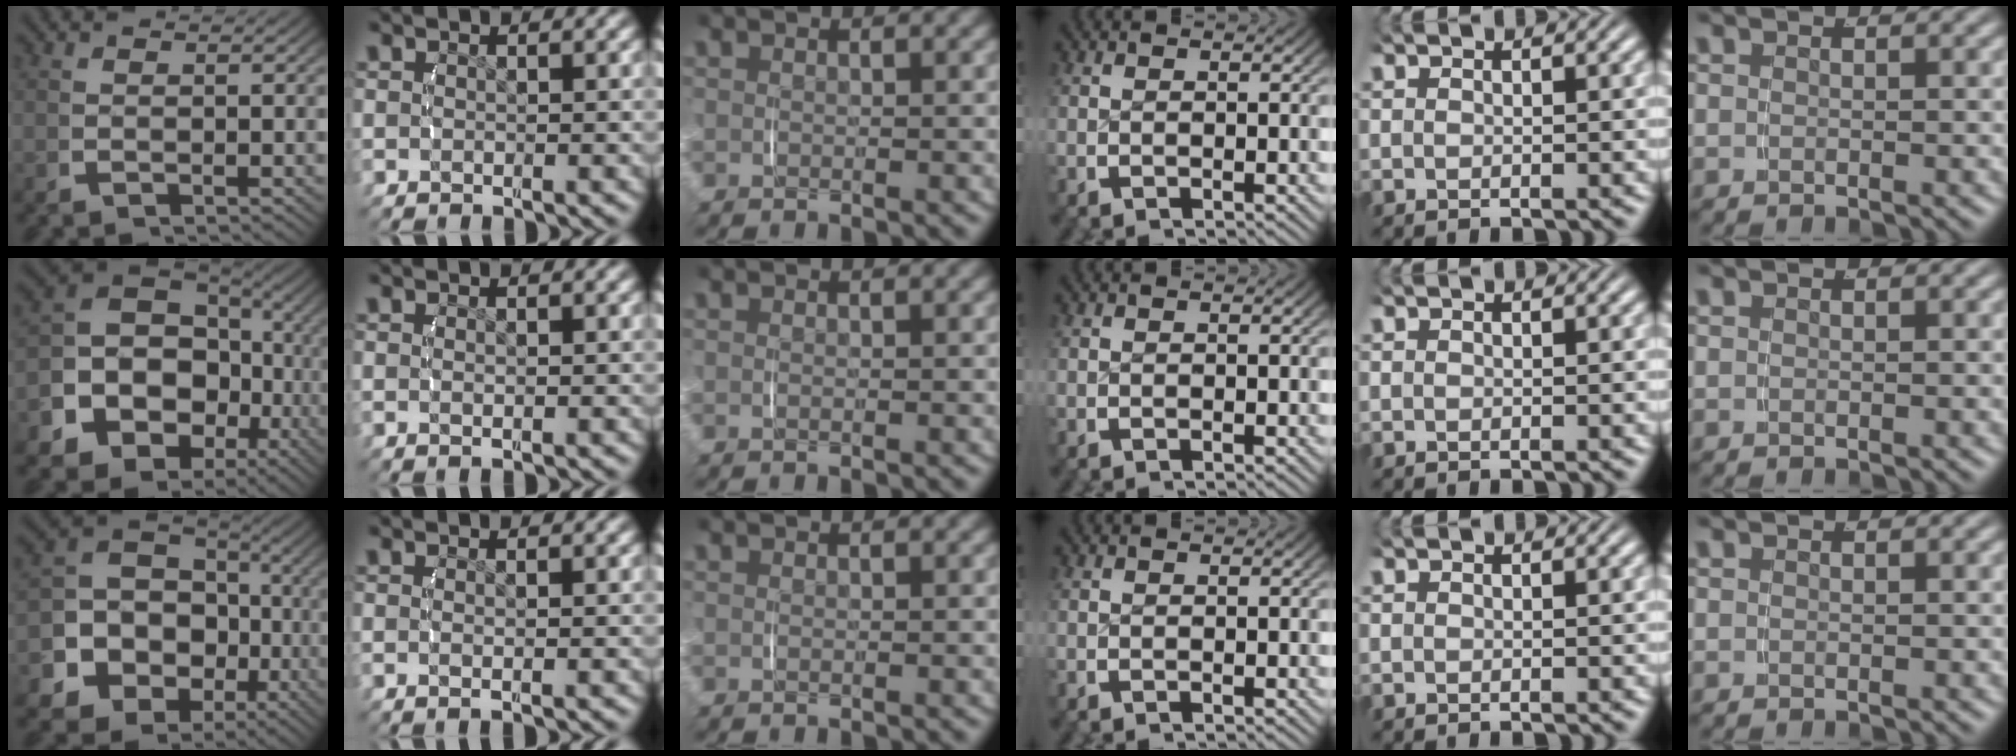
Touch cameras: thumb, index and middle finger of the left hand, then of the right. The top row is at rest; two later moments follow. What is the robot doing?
{"motion": "lift_and_place", "object": "napkin"}